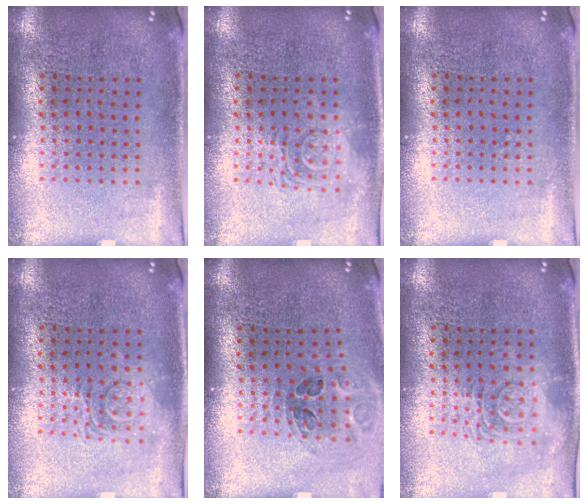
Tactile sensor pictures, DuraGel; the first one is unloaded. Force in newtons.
{"total": 2.7, "press": 2.6, "slide": 0.4}
{"total": 0.0}
{"total": 2.3, "press": 2.3, "slide": 0.5}
{"total": 1.0, "press": 1.0, "slide": 0.1}
{"total": 2.8, "press": 2.8, "slide": 0.4}